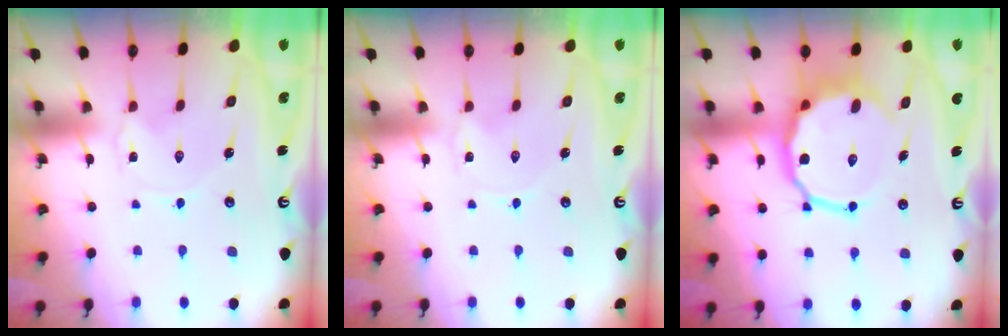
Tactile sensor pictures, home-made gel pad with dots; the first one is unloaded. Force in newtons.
{"total": 0.0}
{"total": 13.1, "press": 12.7, "slide": 3.2}